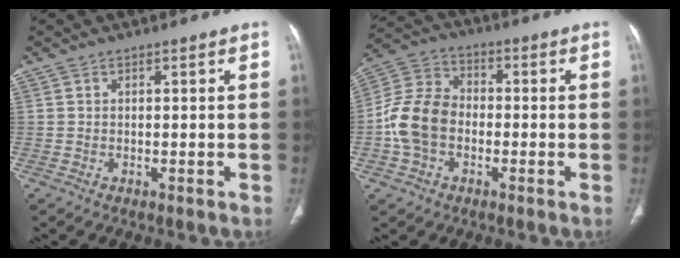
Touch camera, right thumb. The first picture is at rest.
{"total": 11.2, "force": [-2.2, 8.4, 7.1], "torque": [-0.136, 0.035, -0.051]}